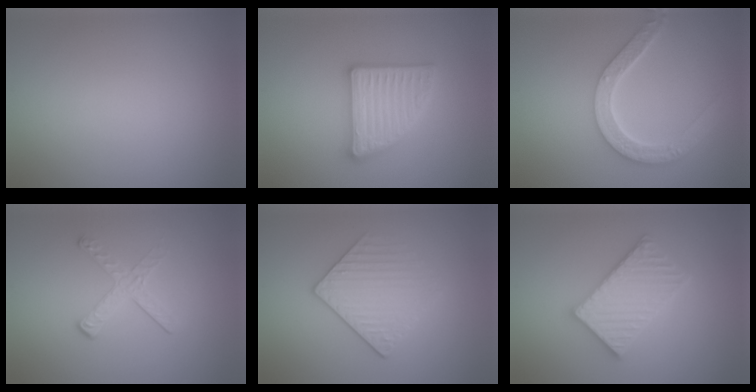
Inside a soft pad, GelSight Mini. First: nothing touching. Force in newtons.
{"total": 5.0, "press": 4.9, "slide": 0.8}
{"total": 5.0, "press": 4.0, "slide": 3.0}
{"total": 2.1, "press": 1.4, "slide": 1.6}
{"total": 3.0, "press": 2.8, "slide": 1.1}
{"total": 5.4, "press": 5.3, "slide": 0.8}